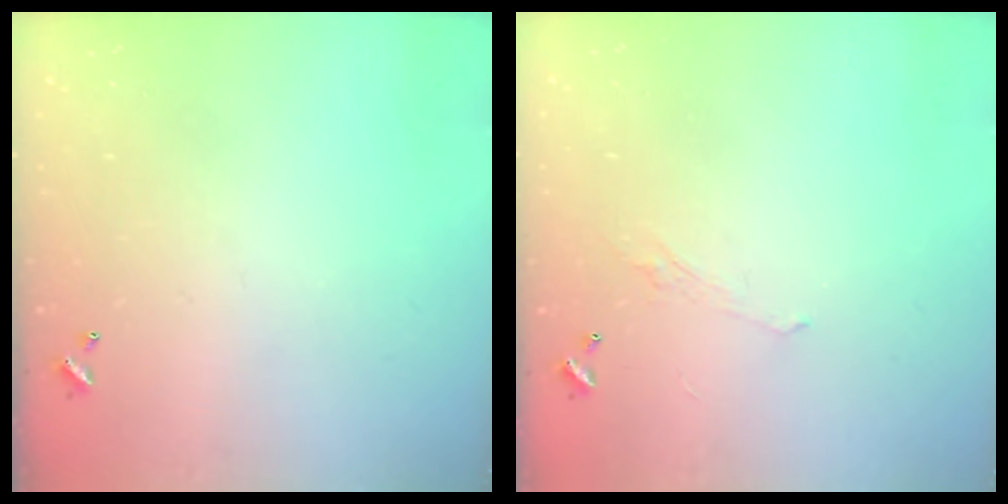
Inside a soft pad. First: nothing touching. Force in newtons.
{"total": 0.9, "press": 0.7, "slide": 0.6}